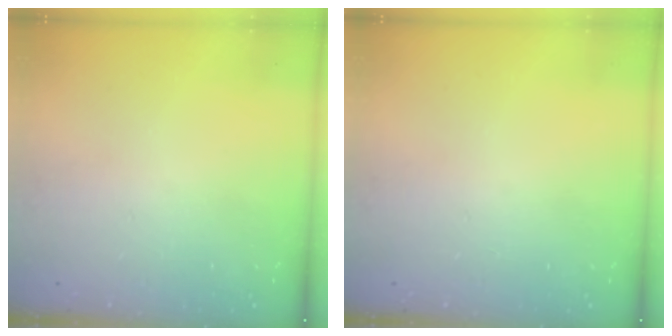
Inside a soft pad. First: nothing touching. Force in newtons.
{"total": 0.0}